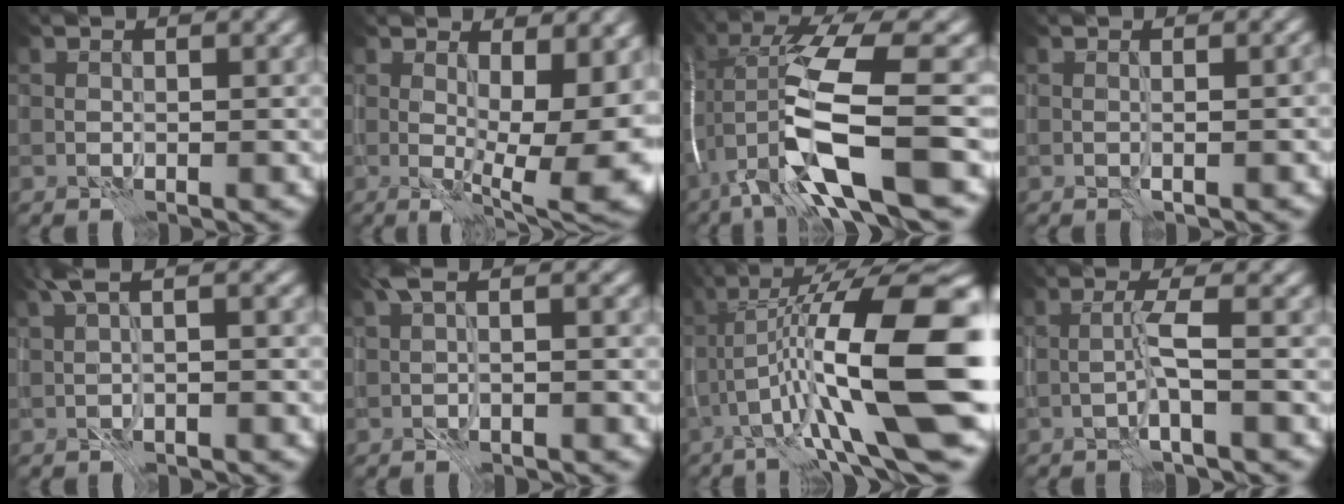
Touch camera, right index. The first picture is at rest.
{"total": 10.4, "force": [0.3, 4.2, 9.5], "torque": [-0.116, -0.013, 0.014]}
{"total": 12.4, "force": [-3.8, 2.7, 11.5], "torque": [-0.232, -0.001, -0.061]}
{"total": 1.3, "force": [-0.4, 0.0, 1.2], "torque": [-0.017, 0.002, -0.008]}
{"total": 2.3, "force": [0.2, 0.3, 2.3], "torque": [-0.045, 0.007, -0.001]}
{"total": 1.9, "force": [-0.3, 0.3, 1.9], "torque": [-0.037, 0.005, -0.009]}
{"total": 16.8, "force": [-1.0, 4.1, 16.3], "torque": [-0.271, 0.027, -0.012]}
{"total": 2.1, "force": [-0.6, -0.4, 2.0], "torque": [-0.043, 0.008, -0.016]}